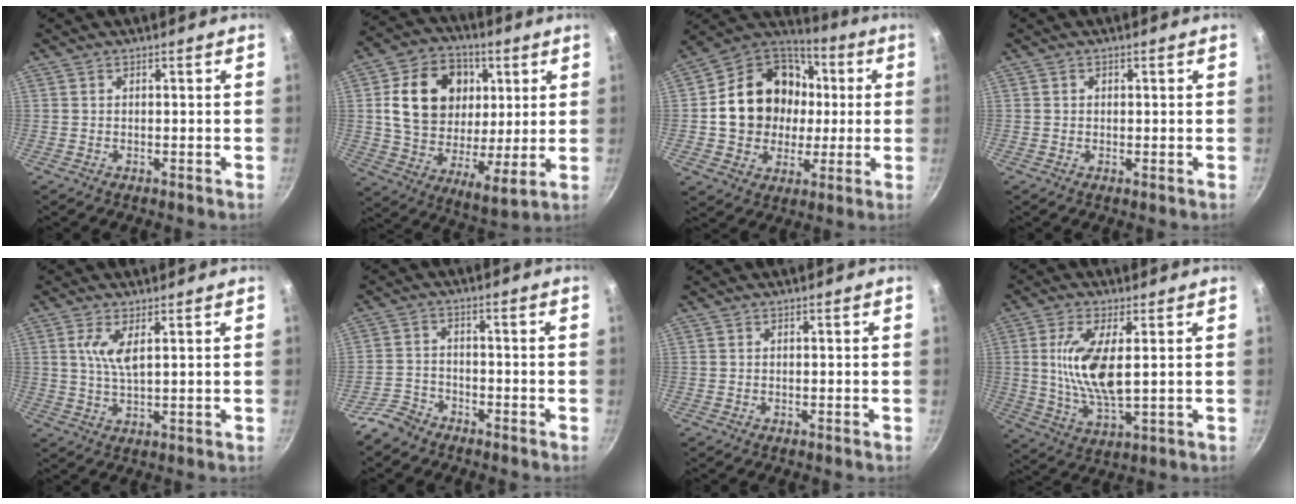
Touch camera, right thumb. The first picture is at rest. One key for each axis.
{"total": 21.1, "fx": 5.5, "fy": 15.3, "fz": 13.4, "tx": -0.202, "ty": -0.015, "tz": 0.088}
{"total": 21.0, "fx": 1.7, "fy": 17.8, "fz": 11.1, "tx": -0.175, "ty": 0.033, "tz": 0.033}
{"total": 0.9, "fx": 0.2, "fy": 0.8, "fz": 0.3, "tx": -0.002, "ty": -0.001, "tz": 0.000}
{"total": 5.1, "fx": 1.9, "fy": 1.5, "fz": 4.5, "tx": -0.091, "ty": -0.012, "tz": 0.038}
{"total": 4.6, "fx": -3.8, "fy": 2.4, "fz": 0.9, "tx": -0.014, "ty": 0.039, "tz": -0.076}
{"total": 0.0}
{"total": 11.7, "fx": 1.8, "fy": 4.4, "fz": 10.7, "tx": -0.212, "ty": -0.011, "tz": 0.039}